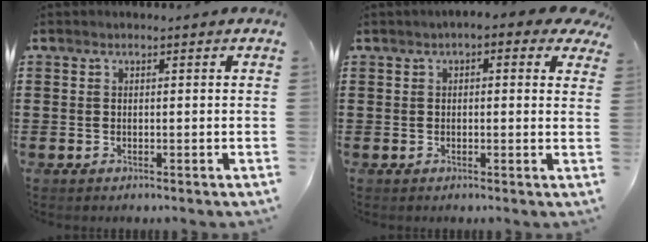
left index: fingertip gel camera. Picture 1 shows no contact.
{"total": 2.2, "force": [0.9, 0.8, 1.8], "torque": [-0.037, 0.006, 0.014]}